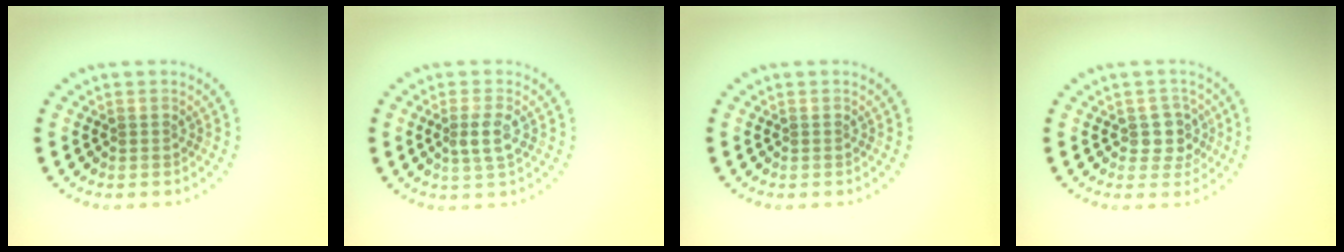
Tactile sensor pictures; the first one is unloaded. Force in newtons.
{"total": 2.0, "press": 1.9, "slide": 0.6}
{"total": 0.0}
{"total": 2.3, "press": 2.0, "slide": 1.1}